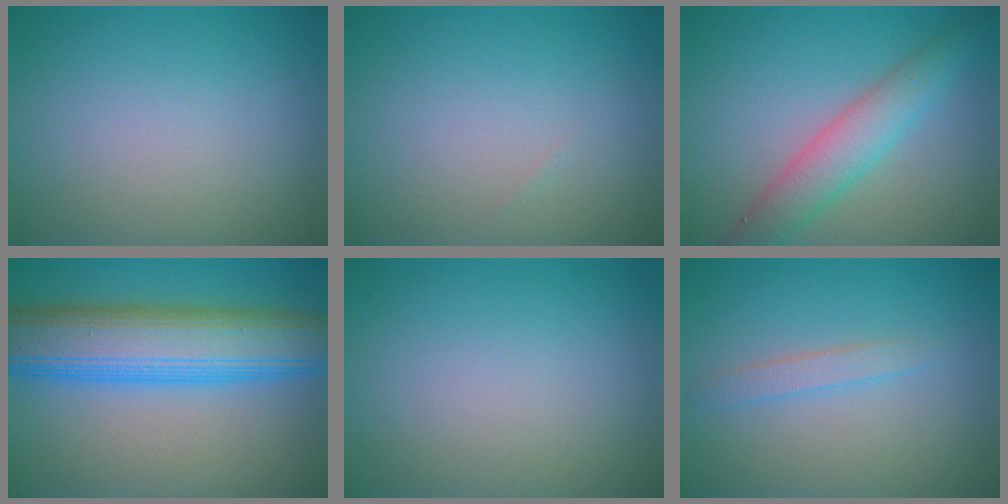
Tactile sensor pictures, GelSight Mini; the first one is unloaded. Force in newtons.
{"total": 0.0}
{"total": 4.2, "press": 4.2, "slide": 0.2}
{"total": 10.3, "press": 10.3, "slide": 0.2}
{"total": 0.0}
{"total": 1.4, "press": 1.4, "slide": 0.1}